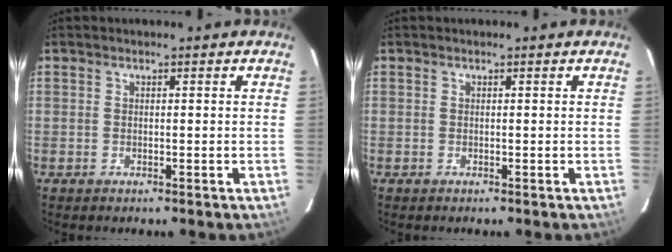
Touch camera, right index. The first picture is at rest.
{"total": 0.0}